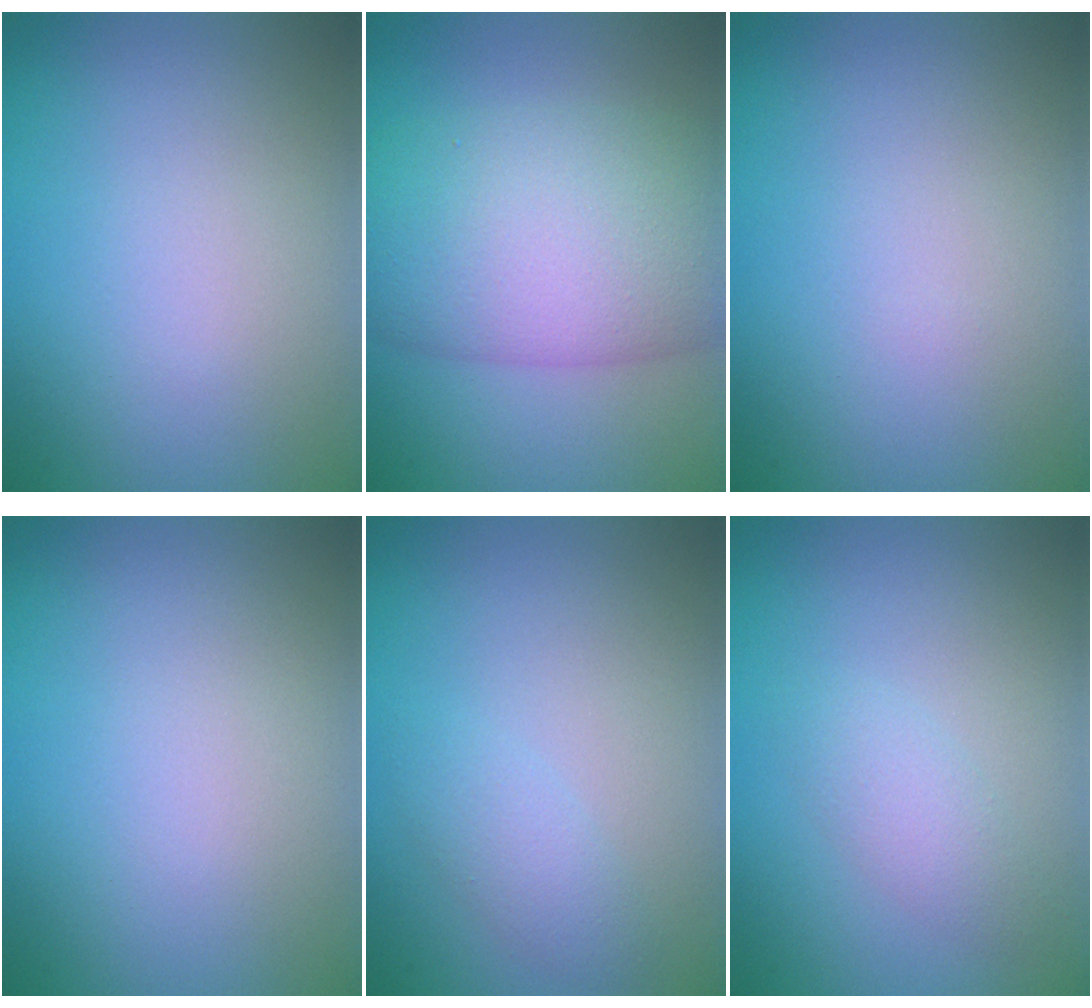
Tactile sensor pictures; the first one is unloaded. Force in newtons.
{"total": 10.7, "press": 10.7, "slide": 0.1}
{"total": 0.0}
{"total": 0.0}
{"total": 1.6, "press": 1.6, "slide": 0.0}
{"total": 1.9, "press": 1.9, "slide": 0.1}